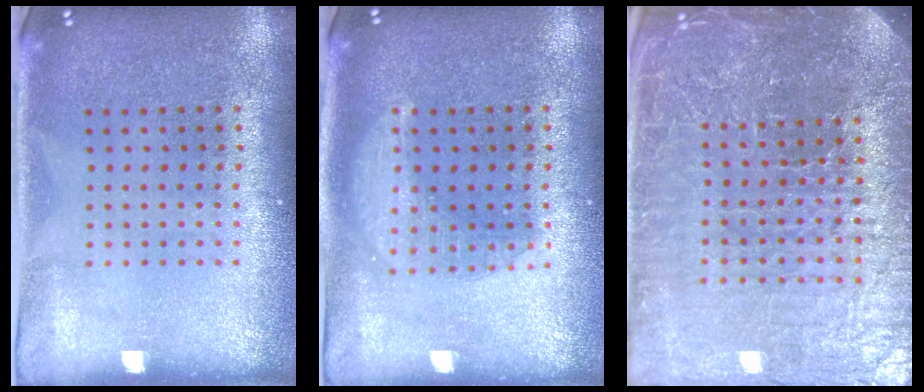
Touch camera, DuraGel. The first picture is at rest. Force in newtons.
{"total": 2.4, "press": 2.4, "slide": 0.3}
{"total": 6.2, "press": 5.5, "slide": 2.8}